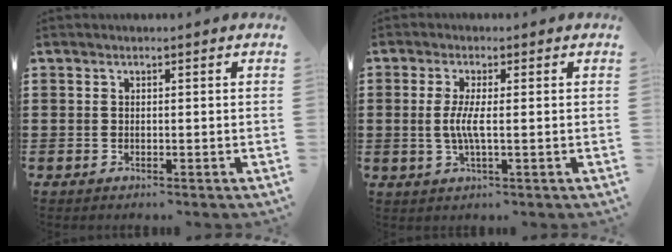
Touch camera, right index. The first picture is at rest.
{"total": 3.9, "force": [-0.2, 0.6, 3.9], "torque": [-0.092, -0.009, -0.012]}